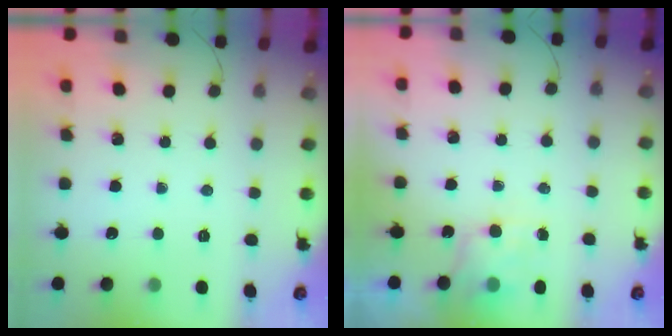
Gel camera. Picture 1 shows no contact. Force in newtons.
{"total": 4.8, "press": 4.6, "slide": 1.2}